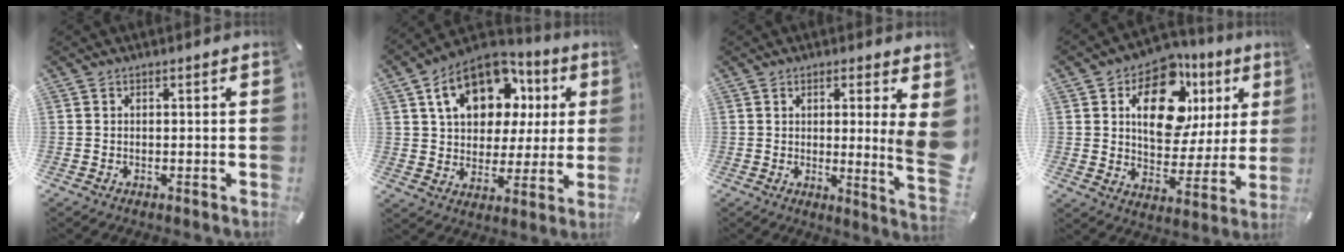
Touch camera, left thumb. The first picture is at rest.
{"total": 16.4, "force": [7.7, 11.7, 8.6], "torque": [-0.156, -0.015, 0.146]}
{"total": 10.1, "force": [1.5, 0.1, 10.0], "torque": [-0.140, -0.036, 0.023]}
{"total": 16.9, "force": [7.3, 11.1, 10.4], "torque": [-0.151, -0.027, 0.127]}